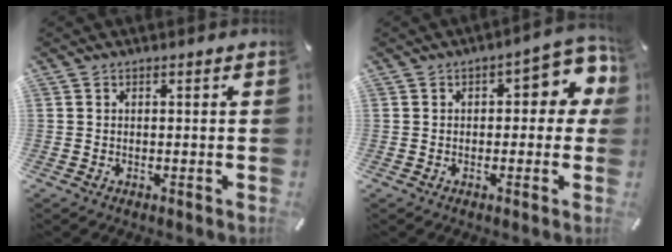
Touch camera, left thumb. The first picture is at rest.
{"total": 8.9, "force": [2.0, 4.6, 7.4], "torque": [-0.084, -0.012, 0.027]}